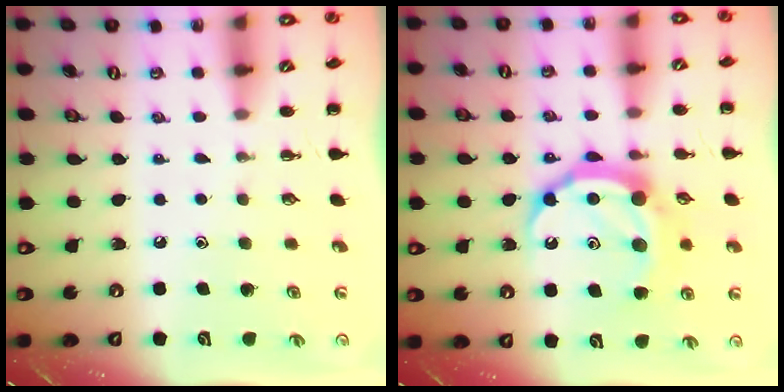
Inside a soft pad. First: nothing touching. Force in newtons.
{"total": 13.7, "press": 13.7, "slide": 0.9}